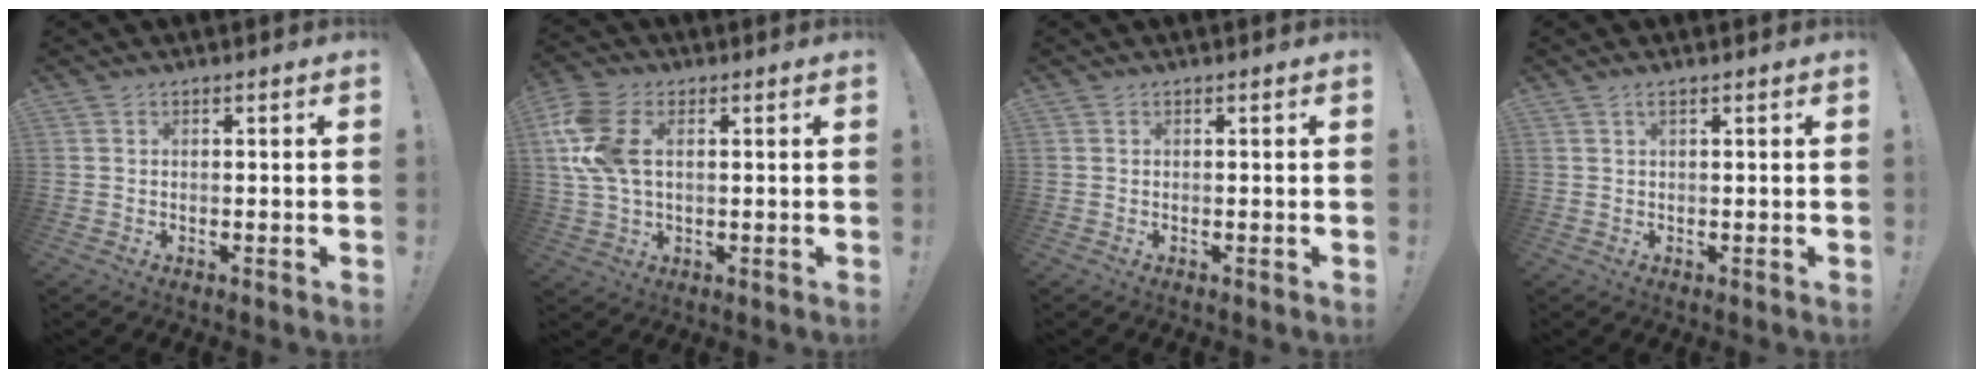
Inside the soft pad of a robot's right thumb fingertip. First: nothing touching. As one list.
[{"total": 11.6, "force": [2.5, 7.0, 8.9], "torque": [-0.186, 0.002, 0.050]}, {"total": 0.0}, {"total": 0.9, "force": [0.5, 0.1, 0.8], "torque": [-0.011, -0.002, 0.007]}]